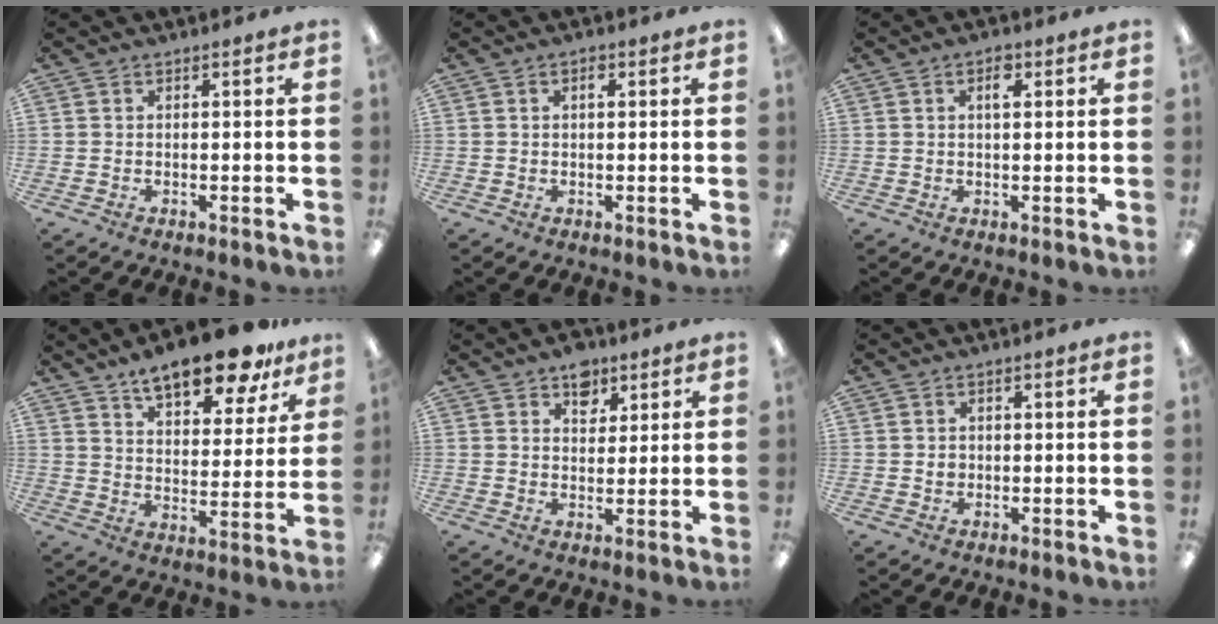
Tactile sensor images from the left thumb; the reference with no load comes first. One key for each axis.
{"total": 1.5, "fx": 0.6, "fy": 0.7, "fz": 1.2, "tx": -0.017, "ty": 0.003, "tz": 0.007}
{"total": 2.9, "fx": 1.2, "fy": 1.3, "fz": 2.3, "tx": -0.034, "ty": 0.001, "tz": 0.016}
{"total": 15.7, "fx": 12.4, "fy": 5.2, "fz": 8.1, "tx": -0.123, "ty": -0.072, "tz": 0.211}
{"total": 6.5, "fx": 4.2, "fy": 4.2, "fz": 2.6, "tx": -0.015, "ty": -0.014, "tz": 0.070}
{"total": 1.5, "fx": 0.1, "fy": 1.3, "fz": 0.7, "tx": -0.015, "ty": 0.006, "tz": -0.001}